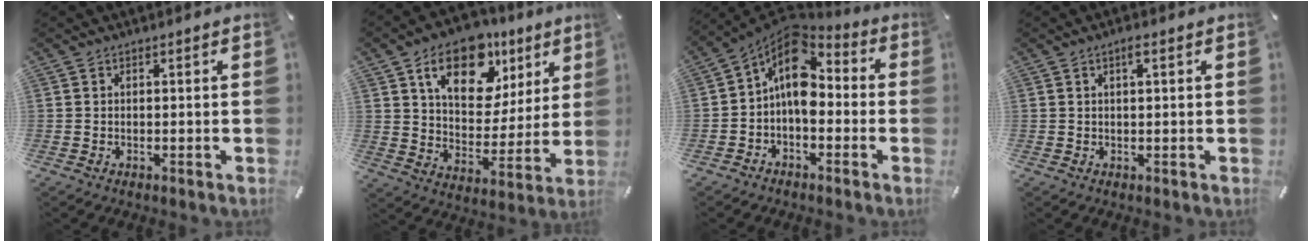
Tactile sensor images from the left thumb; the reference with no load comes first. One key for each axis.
{"total": 17.5, "fx": 10.5, "fy": 10.6, "fz": 9.1, "tx": -0.147, "ty": -0.049, "tz": 0.184}
{"total": 10.6, "fx": 0.4, "fy": 7.1, "fz": 7.9, "tx": -0.148, "ty": -0.013, "tz": 0.001}
{"total": 1.7, "fx": 0.6, "fy": 0.3, "fz": 1.5, "tx": -0.033, "ty": 0.003, "tz": 0.010}